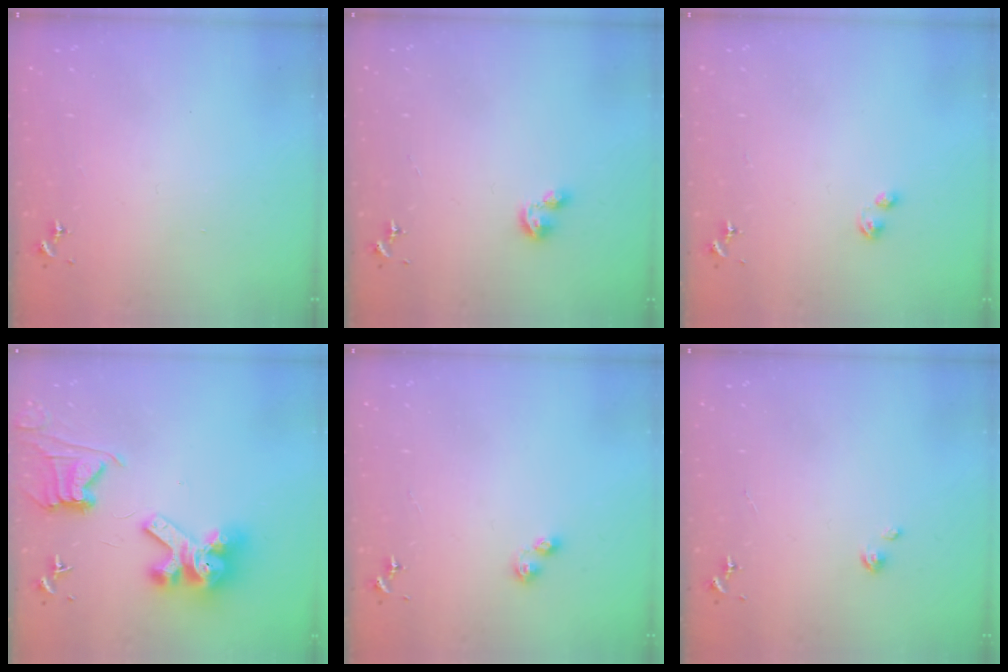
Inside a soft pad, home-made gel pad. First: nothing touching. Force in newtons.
{"total": 3.2, "press": 3.2, "slide": 0.5}
{"total": 3.0, "press": 3.0, "slide": 0.5}
{"total": 16.2, "press": 16.2, "slide": 1.7}
{"total": 4.5, "press": 4.5, "slide": 0.5}
{"total": 2.2, "press": 2.2, "slide": 0.3}